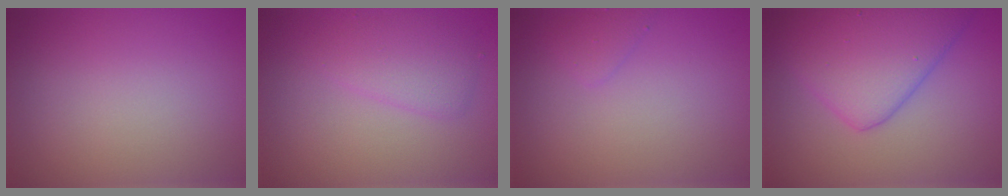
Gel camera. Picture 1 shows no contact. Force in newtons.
{"total": 2.6, "press": 2.6, "slide": 0.0}
{"total": 1.1, "press": 1.1, "slide": 0.0}
{"total": 6.8, "press": 6.8, "slide": 0.4}